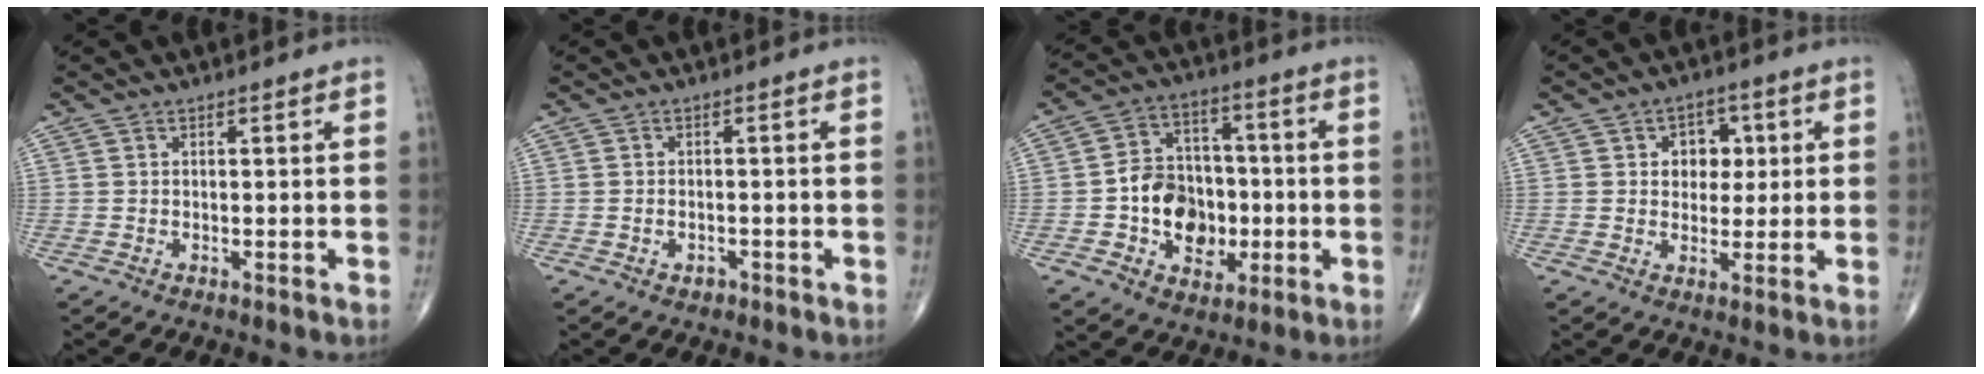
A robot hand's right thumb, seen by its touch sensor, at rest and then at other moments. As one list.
[{"total": 1.8, "force": [-0.8, 1.3, 0.9], "torque": [-0.014, 0.008, -0.008]}, {"total": 13.7, "force": [-2.4, 10.5, 8.5], "torque": [-0.086, 0.029, -0.038]}, {"total": 6.3, "force": [1.4, 4.9, 3.7], "torque": [-0.009, 0.000, 0.016]}]